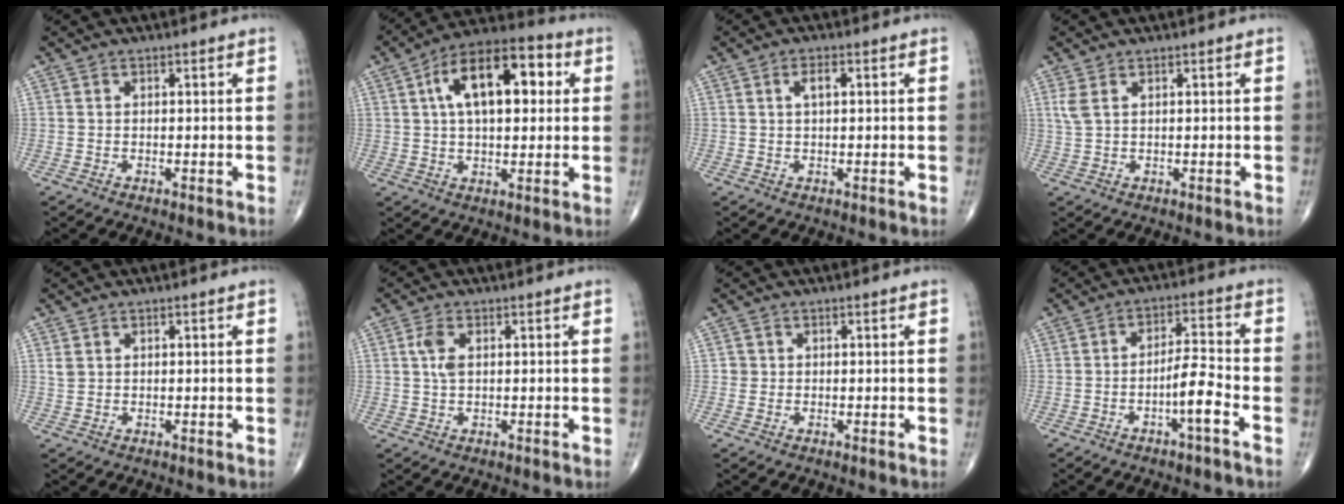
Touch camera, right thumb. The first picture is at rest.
{"total": 16.9, "force": [4.2, 8.4, 14.0], "torque": [-0.206, 0.024, 0.060]}
{"total": 2.7, "force": [0.8, 1.1, 2.3], "torque": [-0.043, 0.003, 0.015]}
{"total": 2.3, "force": [1.1, 0.9, 1.8], "torque": [-0.047, 0.007, 0.031]}
{"total": 1.3, "force": [0.6, 1.0, 0.6], "torque": [-0.008, 0.001, 0.014]}
{"total": 3.4, "force": [0.8, 1.8, 2.8], "torque": [-0.066, 0.002, 0.014]}
{"total": 1.1, "force": [0.0, 1.1, 0.1], "torque": [0.007, 0.004, -0.001]}
{"total": 6.6, "force": [-3.0, 0.6, 5.8], "torque": [-0.107, 0.028, -0.053]}